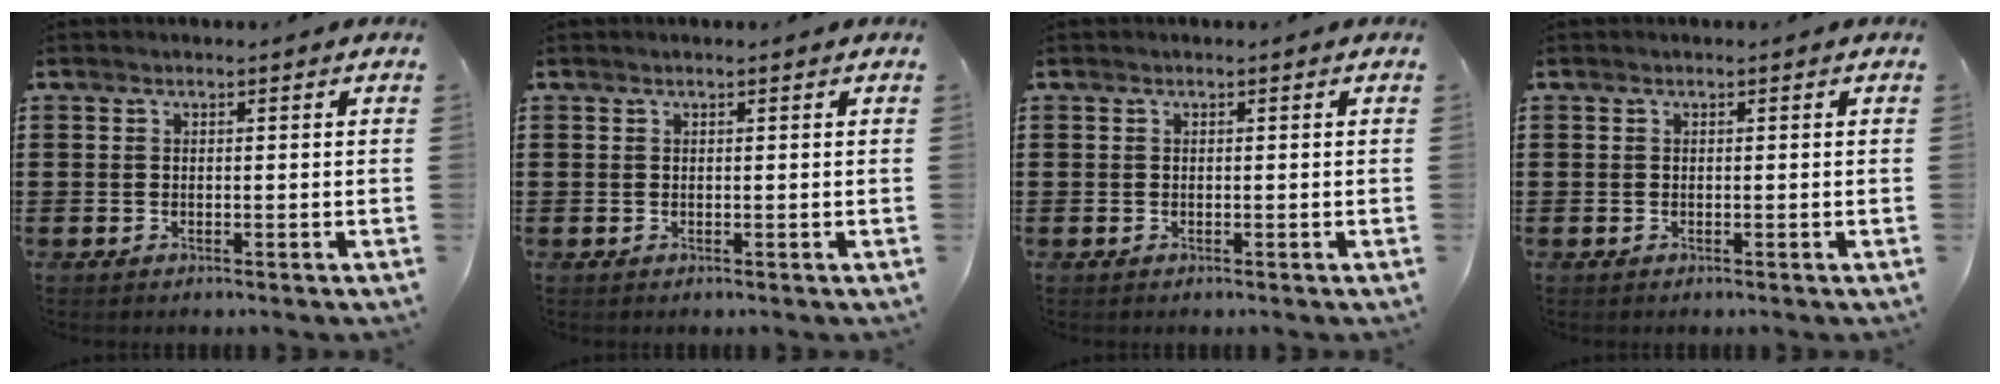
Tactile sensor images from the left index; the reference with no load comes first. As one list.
[{"total": 0.0}, {"total": 0.0}, {"total": 0.0}]